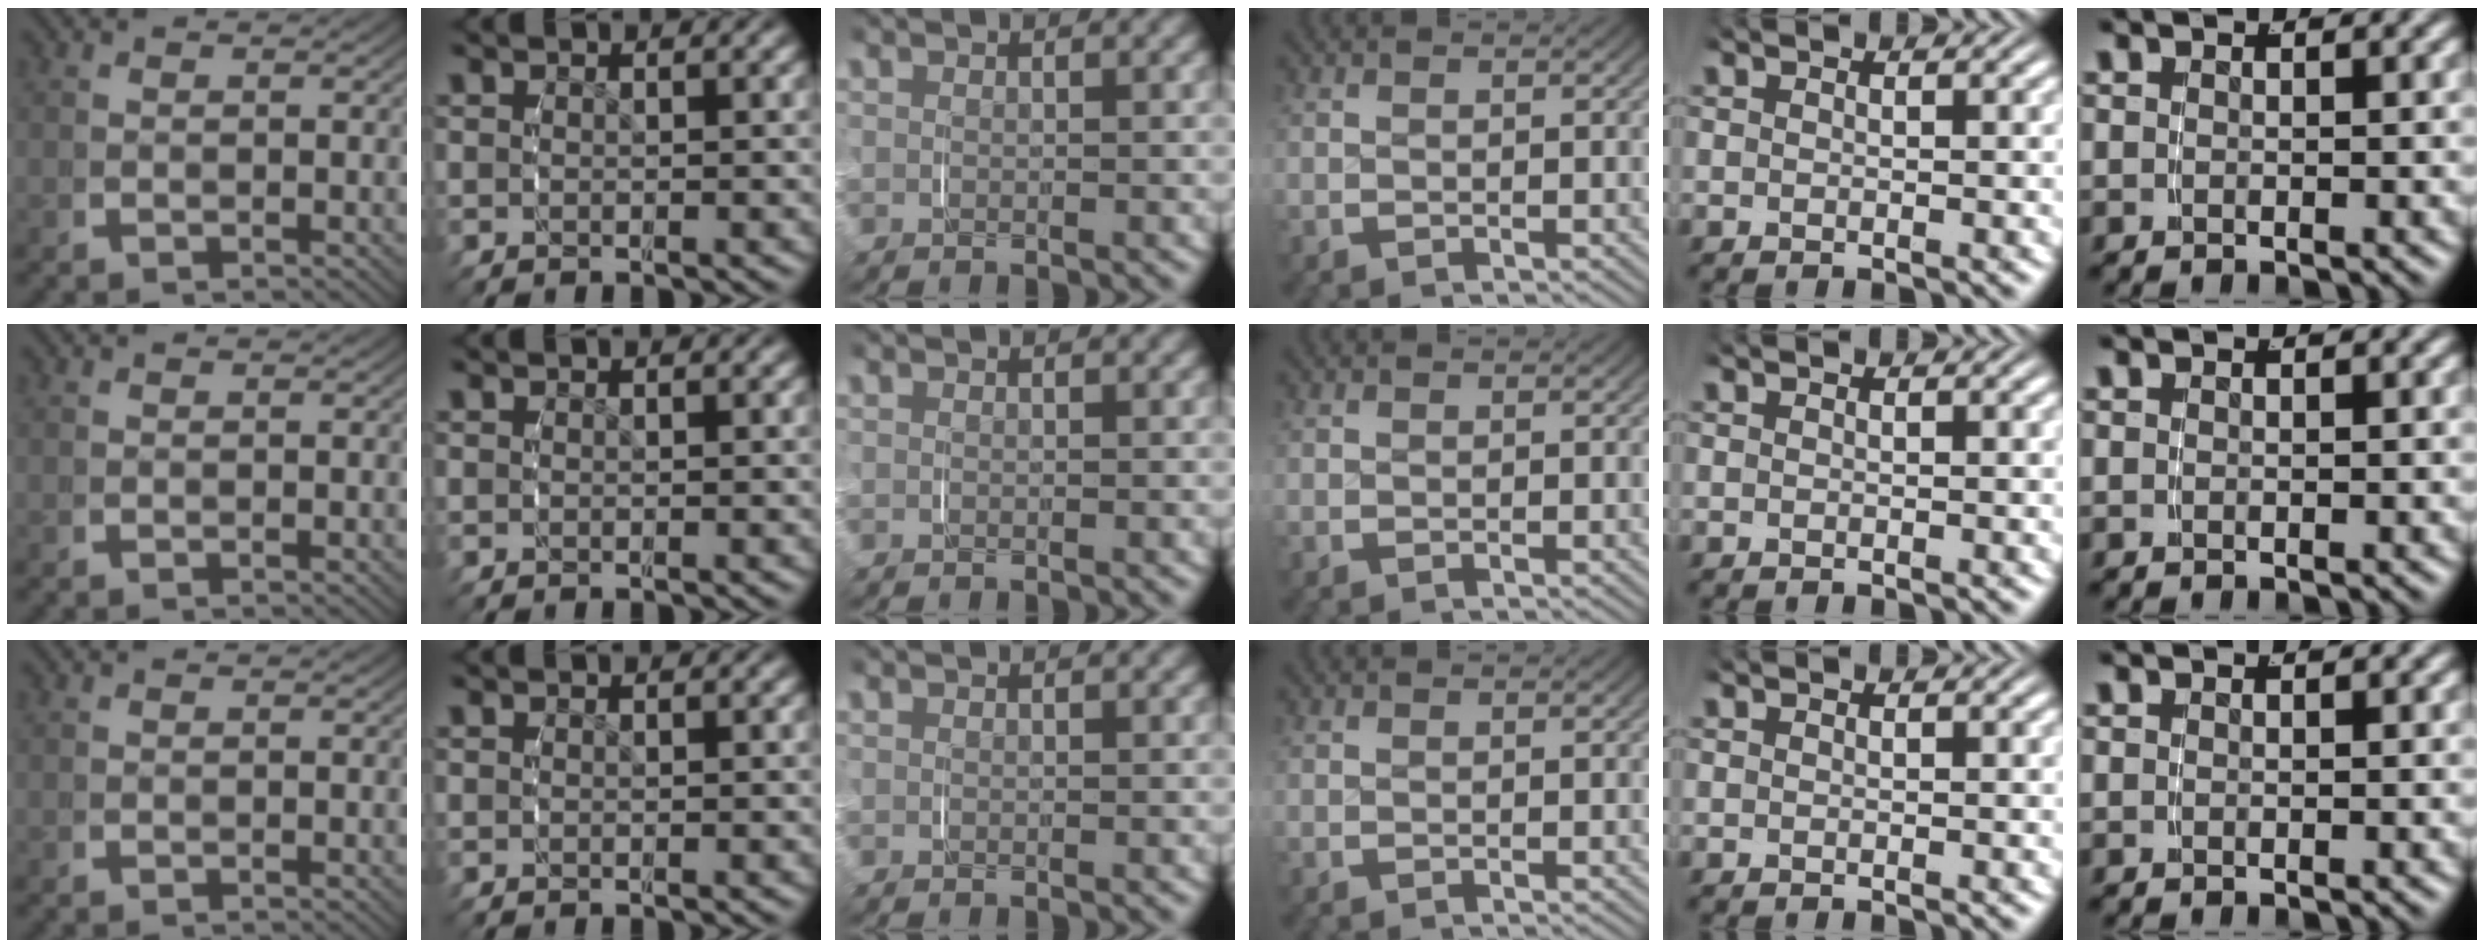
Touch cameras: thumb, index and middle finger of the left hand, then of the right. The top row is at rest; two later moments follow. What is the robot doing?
{"motion": "grasp_and_lifting", "object": "measuring cup"}